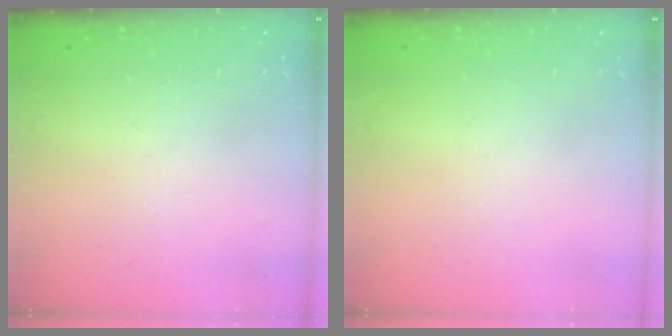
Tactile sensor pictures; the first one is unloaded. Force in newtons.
{"total": 0.0}